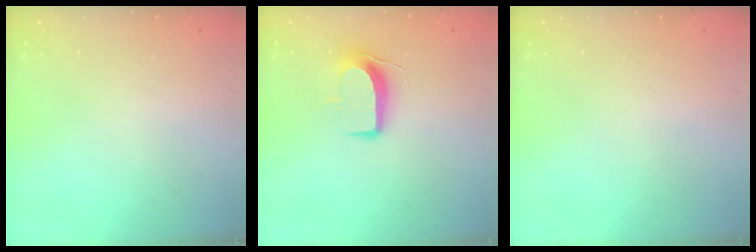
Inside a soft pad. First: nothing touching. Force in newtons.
{"total": 8.8, "press": 8.7, "slide": 0.6}
{"total": 0.0}